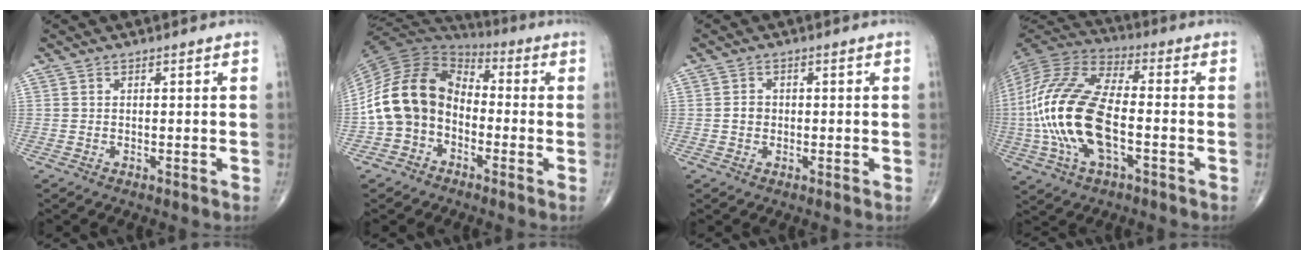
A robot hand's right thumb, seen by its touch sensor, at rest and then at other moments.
{"total": 14.8, "force": [-3.3, 11.2, 9.2], "torque": [-0.162, 0.053, -0.078]}
{"total": 1.8, "force": [-0.2, 1.5, 0.9], "torque": [-0.007, 0.005, -0.004]}
{"total": 21.4, "force": [-3.5, 9.9, 18.7], "torque": [-0.415, 0.019, -0.065]}